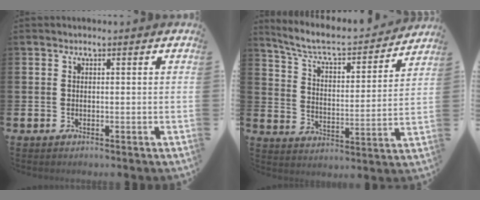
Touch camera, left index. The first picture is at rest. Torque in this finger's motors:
{"motor_torque": [0.91, -1.23, 0.22, 0.15]}